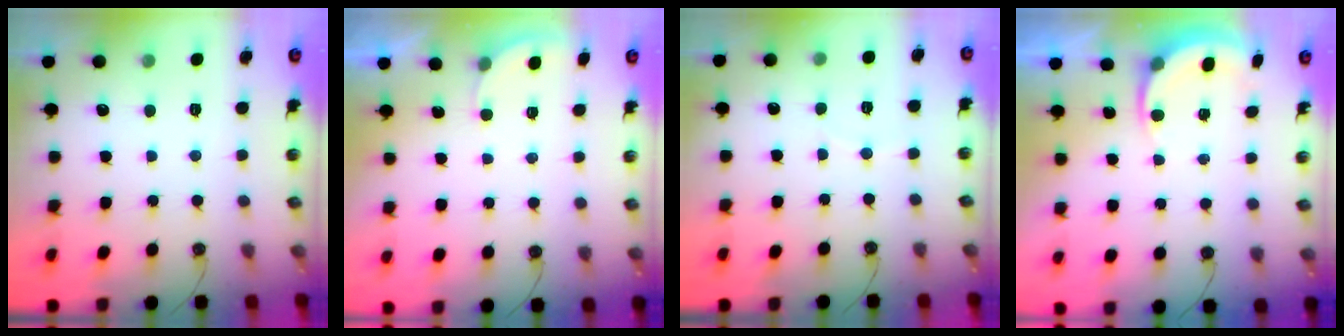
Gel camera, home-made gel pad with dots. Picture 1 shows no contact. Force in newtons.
{"total": 1.9, "press": 1.9, "slide": 0.2}
{"total": 3.2, "press": 3.1, "slide": 0.3}
{"total": 5.7, "press": 5.4, "slide": 1.6}